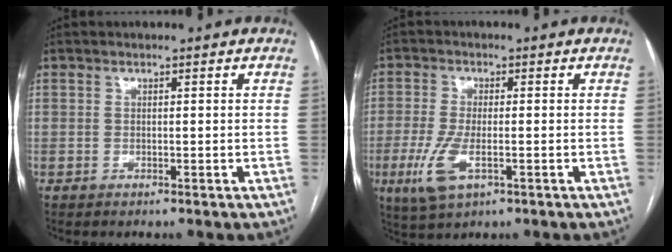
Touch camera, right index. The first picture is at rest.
{"total": 7.0, "force": [-2.4, 2.2, 6.1], "torque": [-0.142, -0.020, -0.041]}